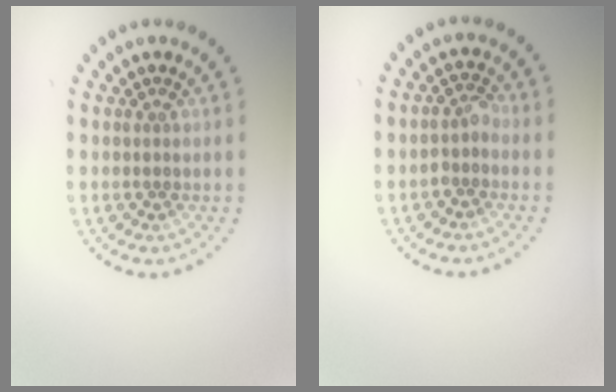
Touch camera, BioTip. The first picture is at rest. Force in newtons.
{"total": 1.6, "press": 1.4, "slide": 0.8}